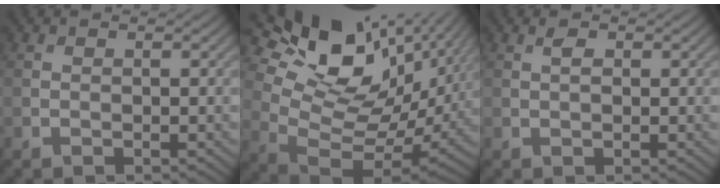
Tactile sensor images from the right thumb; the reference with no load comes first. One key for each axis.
{"total": 17.3, "fx": 7.2, "fy": 9.7, "fz": 12.4, "tx": -0.230, "ty": 0.003, "tz": 0.138}
{"total": 1.3, "fx": 0.3, "fy": 0.6, "fz": 1.0, "tx": -0.022, "ty": -0.001, "tz": 0.006}